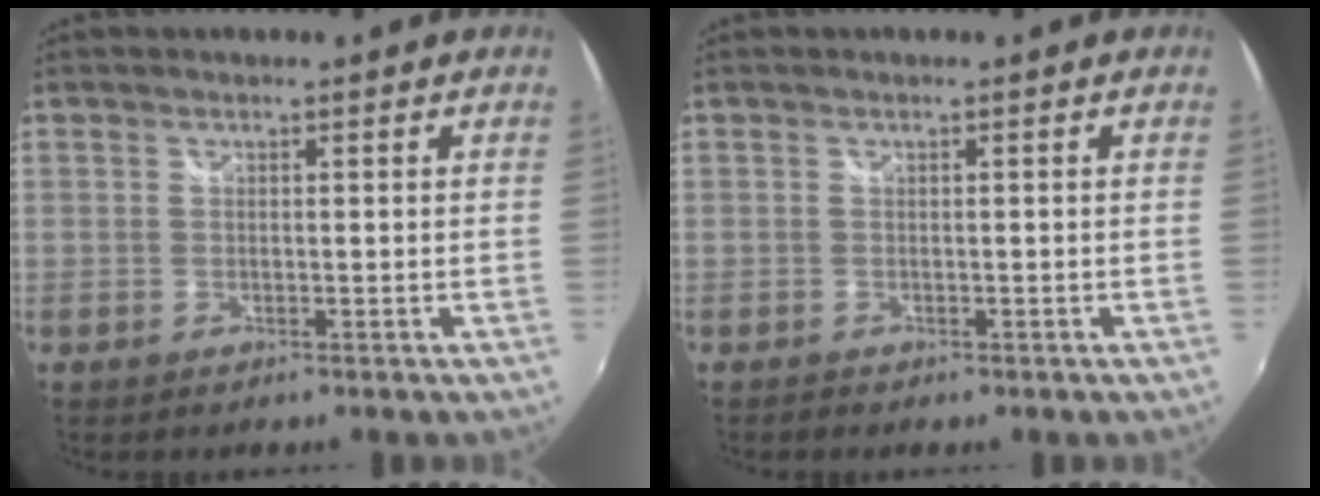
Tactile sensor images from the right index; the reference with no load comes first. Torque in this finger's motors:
{"motor_torque": [0.02, 0.10, 0.05, 0.01]}